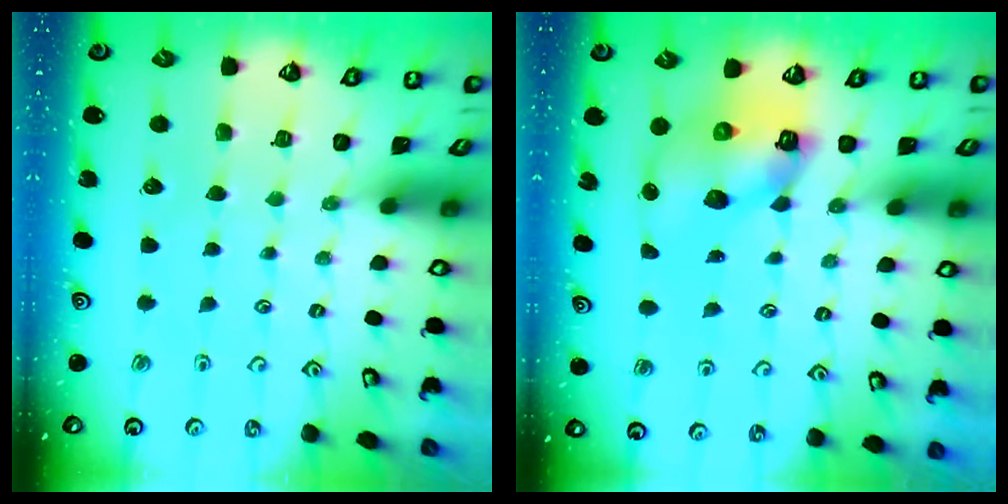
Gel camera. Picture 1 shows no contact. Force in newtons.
{"total": 8.8, "press": 8.6, "slide": 1.5}